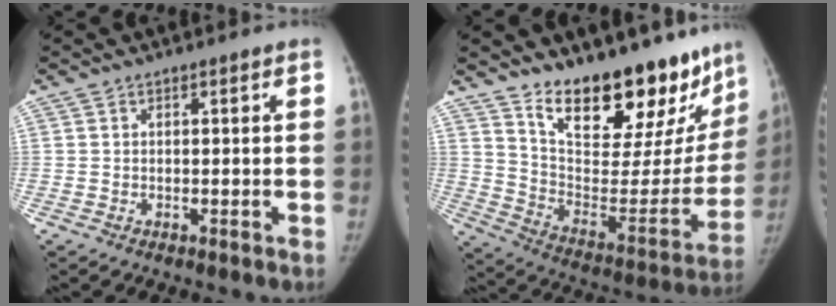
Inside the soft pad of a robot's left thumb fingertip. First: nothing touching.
{"total": 27.7, "force": [20.8, 11.1, 14.5], "torque": [-0.172, -0.114, 0.310]}